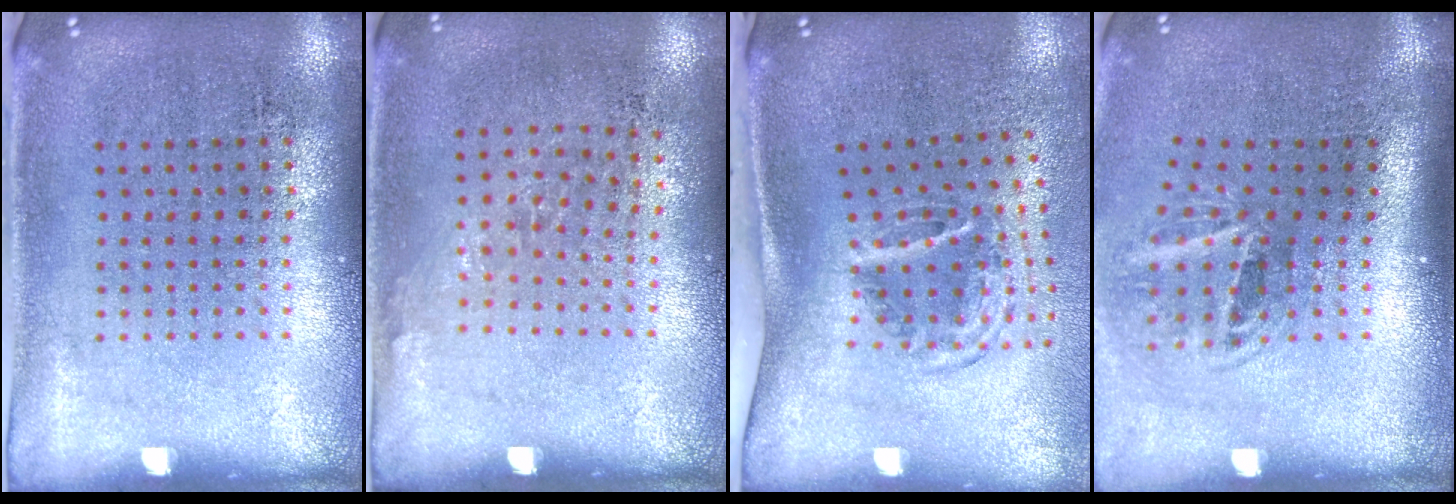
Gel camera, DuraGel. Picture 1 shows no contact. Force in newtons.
{"total": 0.8, "press": 0.6, "slide": 0.5}
{"total": 2.0, "press": 1.2, "slide": 1.6}
{"total": 2.0, "press": 1.2, "slide": 1.5}